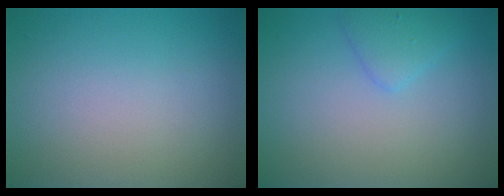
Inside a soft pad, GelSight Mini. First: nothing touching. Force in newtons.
{"total": 1.8, "press": 1.8, "slide": 0.1}